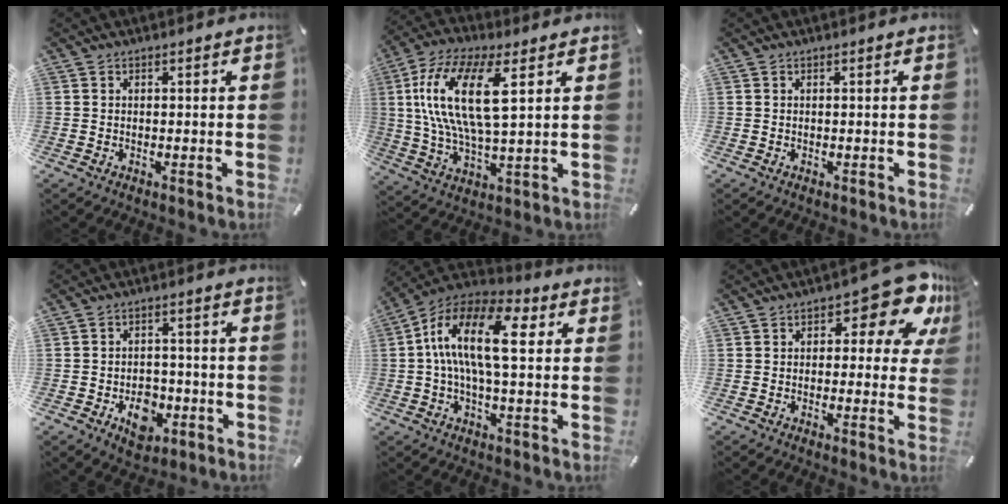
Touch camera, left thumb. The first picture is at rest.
{"total": 17.1, "force": [5.4, 6.3, 15.0], "torque": [-0.326, -0.001, 0.087]}
{"total": 0.0}
{"total": 7.9, "force": [-3.0, 5.8, 4.6], "torque": [-0.049, 0.012, -0.048]}
{"total": 14.8, "force": [2.6, 6.2, 13.2], "torque": [-0.268, -0.006, 0.042]}
{"total": 11.7, "force": [6.1, 5.3, 8.4], "torque": [-0.099, -0.040, 0.102]}